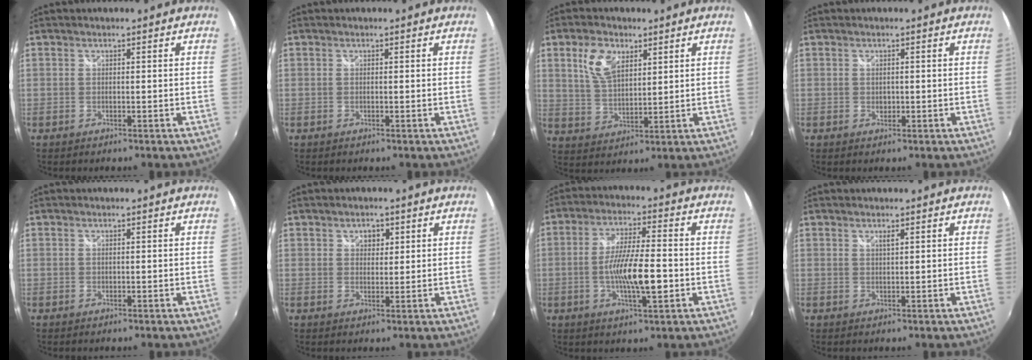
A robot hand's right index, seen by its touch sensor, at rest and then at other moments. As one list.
[{"total": 0.0}, {"total": 8.0, "force": [3.7, 4.4, 5.5], "torque": [-0.110, 0.010, 0.075]}, {"total": 1.0, "force": [0.0, 0.8, 0.5], "torque": [-0.006, 0.000, 0.000]}, {"total": 0.0}, {"total": 2.3, "force": [1.0, 1.8, 0.9], "torque": [-0.009, 0.006, 0.017]}, {"total": 10.0, "force": [-2.2, 1.7, 9.6], "torque": [-0.177, -0.007, -0.038]}, {"total": 0.8, "force": [0.6, 0.1, 0.5], "torque": [-0.009, 0.001, 0.011]}]